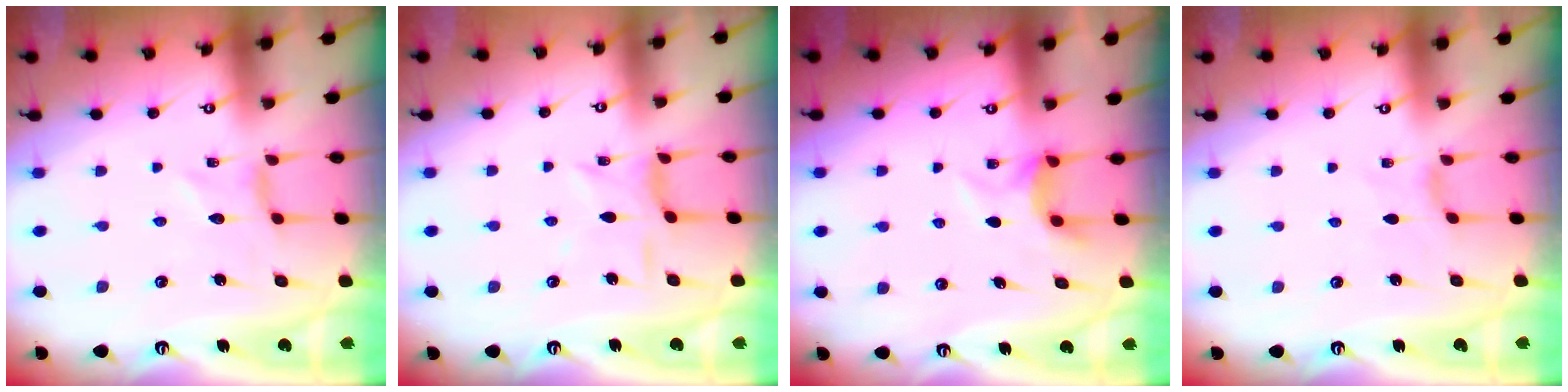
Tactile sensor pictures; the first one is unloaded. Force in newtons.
{"total": 5.2, "press": 5.2, "slide": 0.6}
{"total": 5.9, "press": 5.9, "slide": 0.4}
{"total": 0.0}